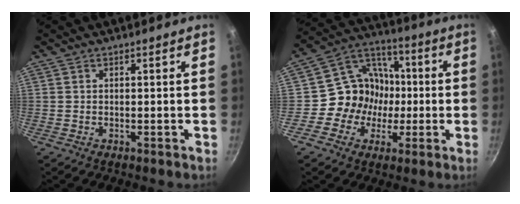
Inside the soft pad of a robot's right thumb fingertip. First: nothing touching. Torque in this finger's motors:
{"motor_torque": [0.50, 0.34, 0.58, -0.32, 0.01]}